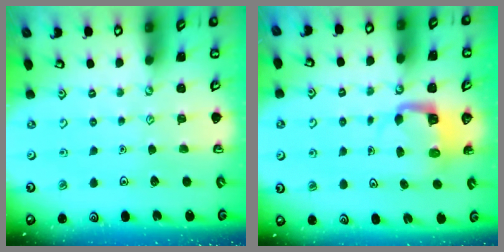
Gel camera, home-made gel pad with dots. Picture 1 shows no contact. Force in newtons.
{"total": 4.4, "press": 4.4, "slide": 0.1}